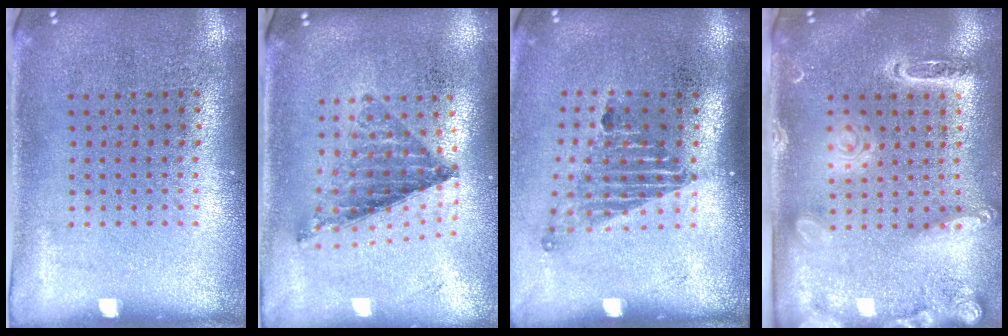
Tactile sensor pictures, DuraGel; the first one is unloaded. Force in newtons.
{"total": 0.8, "press": 0.8, "slide": 0.1}
{"total": 1.6, "press": 1.2, "slide": 1.1}
{"total": 2.2, "press": 1.9, "slide": 1.1}